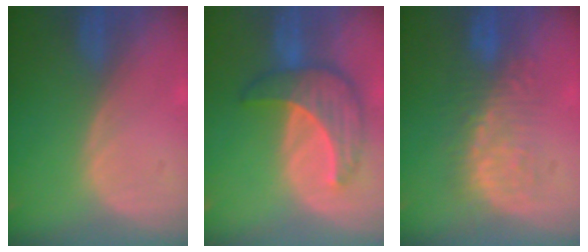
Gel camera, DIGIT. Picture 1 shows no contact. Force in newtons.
{"total": 7.9, "press": 7.9, "slide": 0.4}
{"total": 6.8, "press": 6.7, "slide": 1.4}